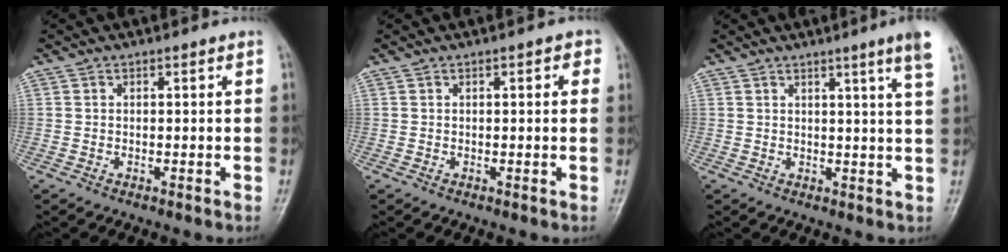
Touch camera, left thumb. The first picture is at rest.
{"total": 1.8, "force": [0.6, 0.8, 1.5], "torque": [-0.012, 0.002, 0.003]}
{"total": 6.5, "force": [4.0, -0.7, 5.1], "torque": [-0.067, -0.021, 0.048]}